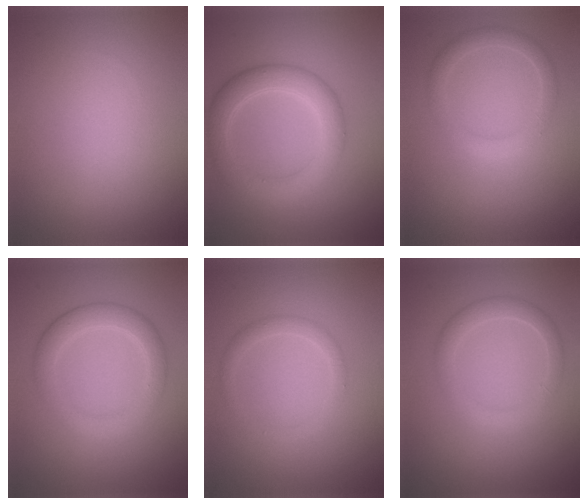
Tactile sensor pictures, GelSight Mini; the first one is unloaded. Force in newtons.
{"total": 4.5, "press": 4.5, "slide": 0.1}
{"total": 2.1, "press": 2.1, "slide": 0.1}
{"total": 3.3, "press": 3.3, "slide": 0.1}
{"total": 1.5, "press": 1.5, "slide": 0.1}
{"total": 2.3, "press": 2.3, "slide": 0.0}